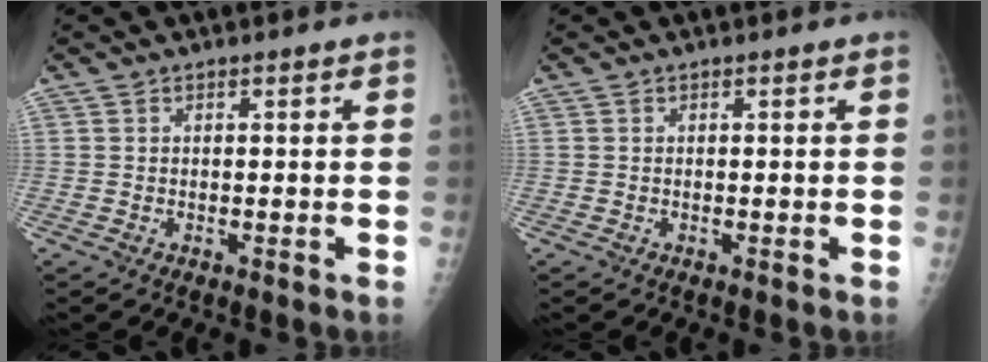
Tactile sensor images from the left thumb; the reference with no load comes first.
{"total": 0.0}